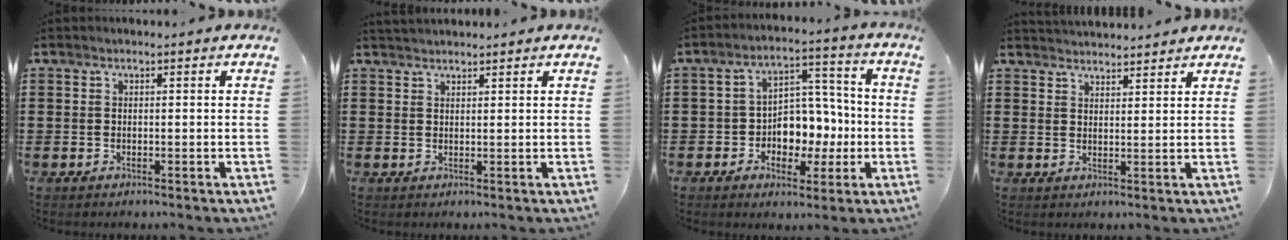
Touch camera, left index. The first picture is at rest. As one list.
[{"total": 1.4, "force": [1.4, 0.2, 0.2], "torque": [-0.007, 0.001, 0.028]}, {"total": 7.0, "force": [-1.0, 6.0, 3.4], "torque": [-0.062, 0.008, -0.018]}, {"total": 2.5, "force": [2.5, 0.0, -0.2], "torque": [-0.003, -0.006, 0.049]}]